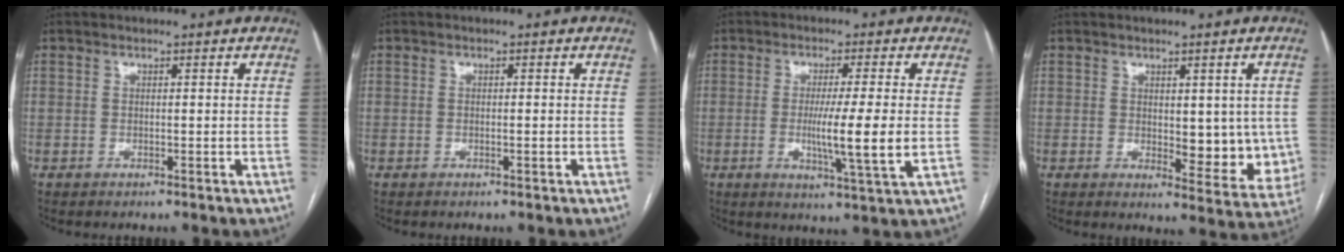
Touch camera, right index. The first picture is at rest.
{"total": 0.6, "force": [-0.1, 0.1, 0.6], "torque": [-0.010, -0.001, 0.000]}
{"total": 8.9, "force": [-0.8, -0.8, 8.9], "torque": [-0.153, -0.027, -0.018]}
{"total": 8.7, "force": [0.1, 4.0, 7.8], "torque": [-0.077, -0.019, 0.010]}